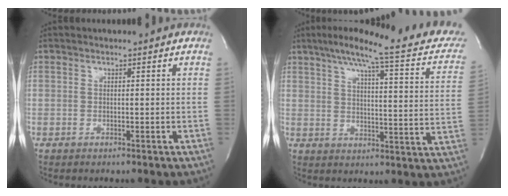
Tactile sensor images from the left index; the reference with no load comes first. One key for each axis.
{"total": 23.0, "fx": 18.1, "fy": 3.3, "fz": 13.8, "tx": -0.193, "ty": 0.008, "tz": 0.219}